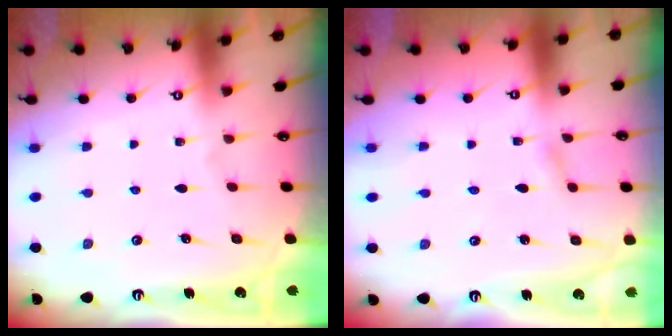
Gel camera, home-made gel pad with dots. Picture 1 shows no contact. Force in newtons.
{"total": 1.6, "press": 1.6, "slide": 0.2}